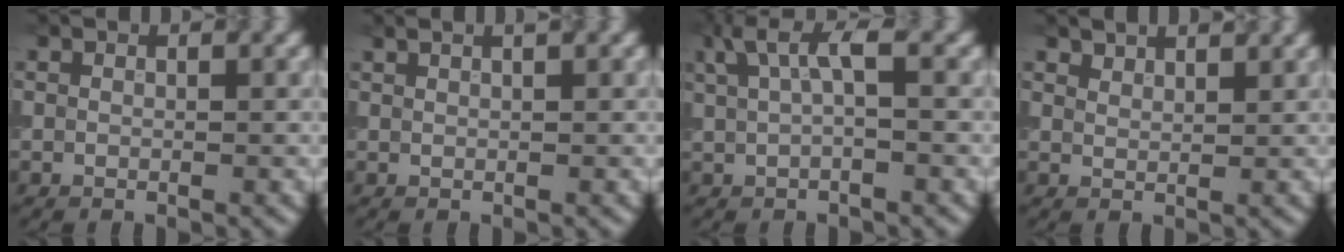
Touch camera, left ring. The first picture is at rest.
{"total": 1.4, "force": [0.9, 0.4, 0.9], "torque": [-0.006, 0.001, 0.003]}
{"total": 3.3, "force": [1.2, 0.8, 2.9], "torque": [-0.052, 0.006, 0.022]}
{"total": 2.8, "force": [2.6, 0.7, 0.9], "torque": [-0.011, -0.003, 0.041]}